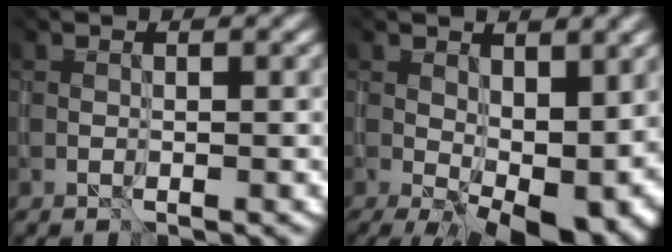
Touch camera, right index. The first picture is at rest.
{"total": 10.9, "force": [-1.1, 6.3, 8.8], "torque": [-0.120, -0.039, 0.036]}